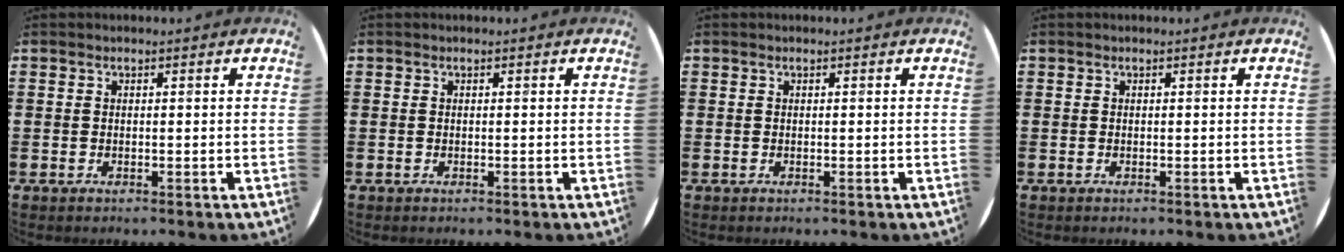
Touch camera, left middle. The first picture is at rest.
{"total": 0.0}
{"total": 0.0}
{"total": 0.0}